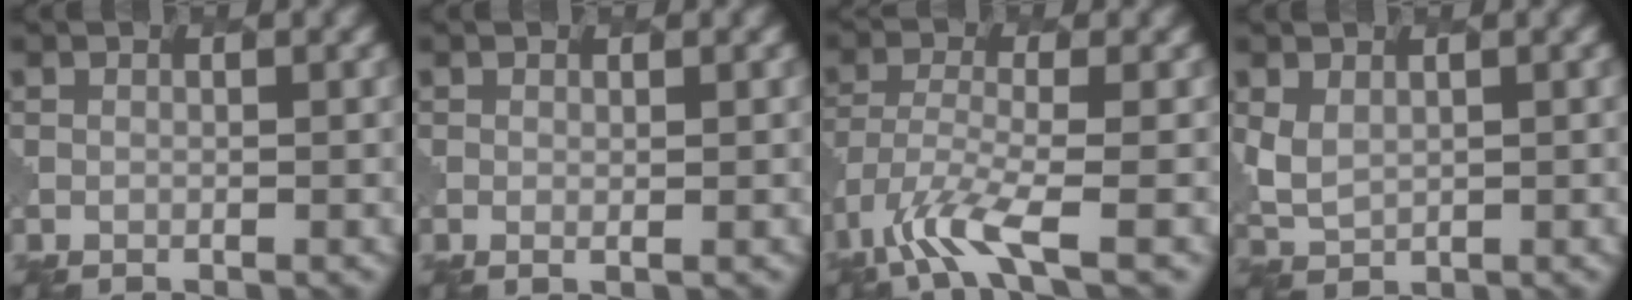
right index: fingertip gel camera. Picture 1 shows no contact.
{"total": 0.7, "force": [0.4, 0.2, 0.6], "torque": [-0.008, -0.003, 0.009]}
{"total": 5.7, "force": [-3.4, 1.4, 4.4], "torque": [-0.100, -0.015, -0.072]}
{"total": 2.6, "force": [1.1, 1.9, 1.4], "torque": [-0.041, -0.009, 0.028]}